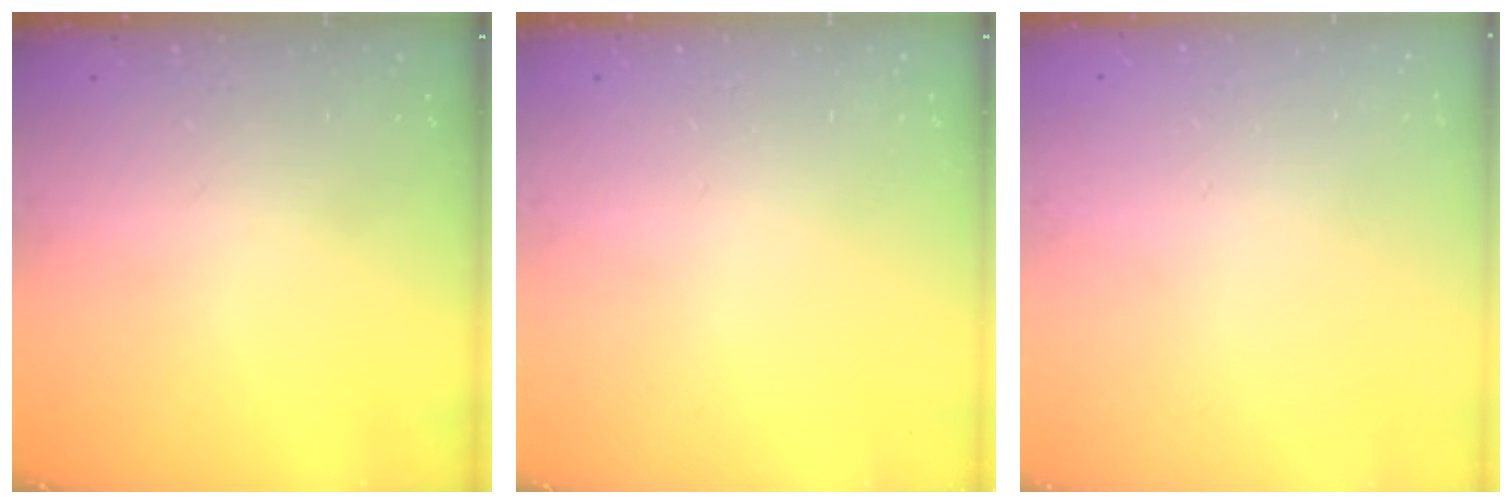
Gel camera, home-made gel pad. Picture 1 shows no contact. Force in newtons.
{"total": 0.0}
{"total": 0.0}